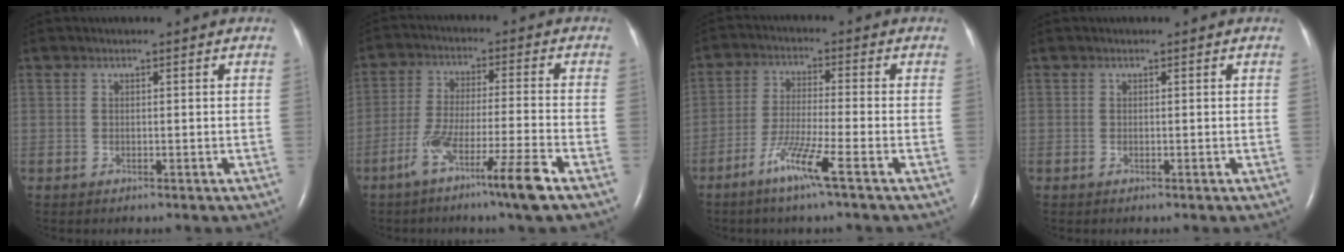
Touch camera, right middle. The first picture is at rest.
{"total": 9.9, "force": [-6.1, -0.9, 7.8], "torque": [-0.144, -0.018, -0.114]}
{"total": 7.1, "force": [-4.1, -0.9, 5.7], "torque": [-0.114, -0.017, -0.084]}
{"total": 0.0}